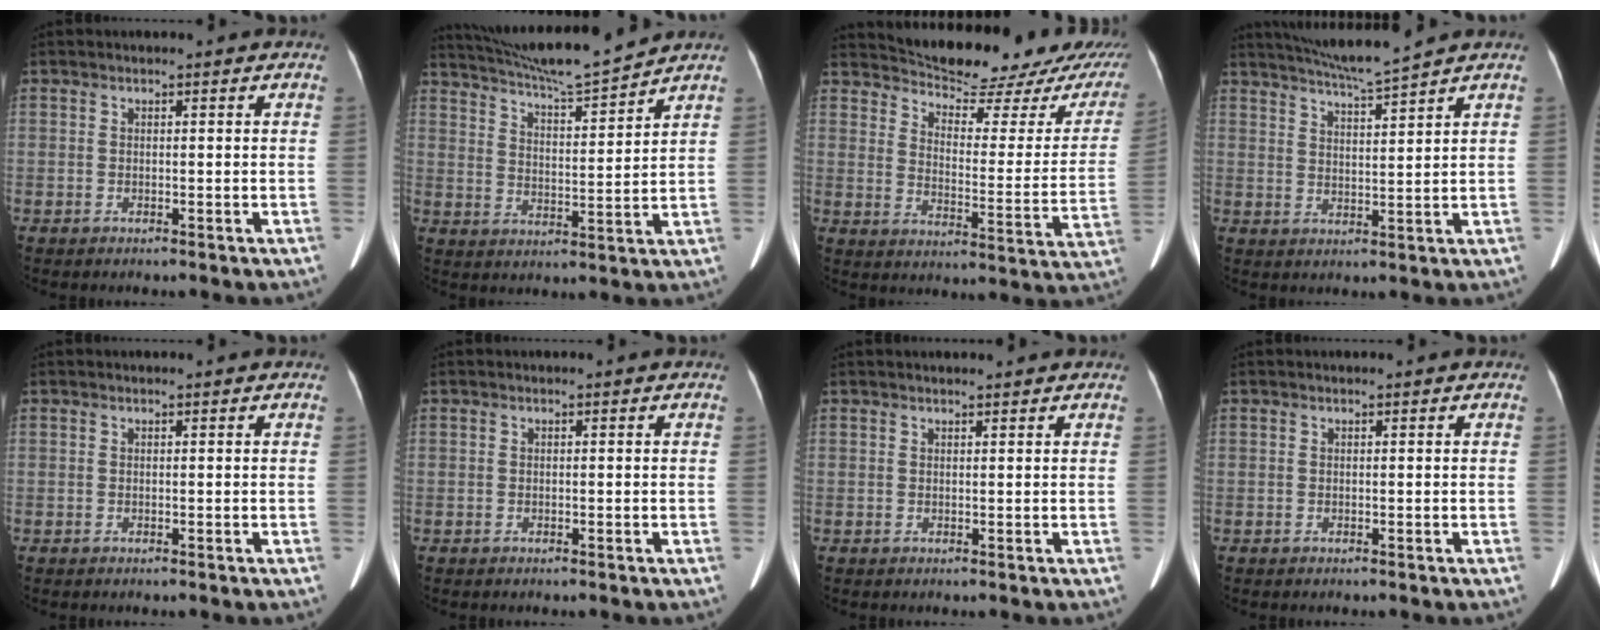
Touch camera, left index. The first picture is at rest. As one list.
[{"total": 12.7, "force": [11.9, -1.1, 4.3], "torque": [-0.082, -0.007, 0.196]}, {"total": 21.7, "force": [20.2, 4.2, 6.5], "torque": [-0.073, -0.061, 0.246]}, {"total": 7.3, "force": [6.6, -1.6, 2.6], "torque": [-0.050, -0.005, 0.118]}, {"total": 0.0}, {"total": 0.0}, {"total": 2.9, "force": [2.7, 0.4, 1.0], "torque": [-0.012, 0.020, 0.036]}, {"total": 0.0}]